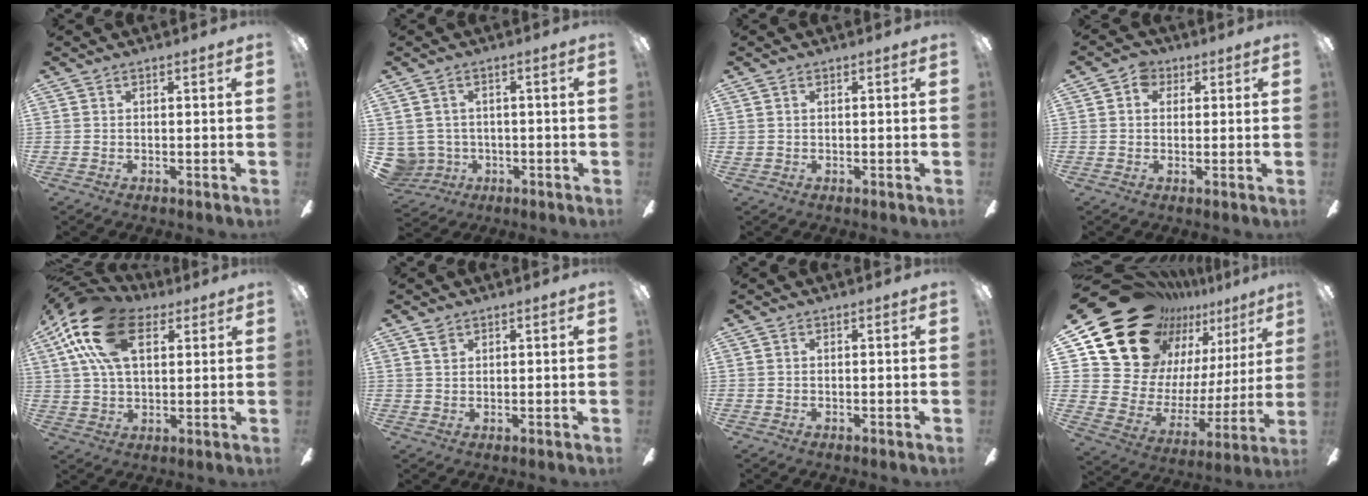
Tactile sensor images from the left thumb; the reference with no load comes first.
{"total": 4.8, "force": [0.1, 4.8, 0.5], "torque": [-0.046, -0.006, 0.004]}
{"total": 0.7, "force": [0.1, 0.6, 0.2], "torque": [-0.005, 0.006, 0.000]}
{"total": 4.2, "force": [1.4, 3.4, 2.1], "torque": [-0.029, 0.007, 0.023]}
{"total": 19.5, "force": [8.3, 10.8, 14.0], "torque": [-0.283, -0.002, 0.144]}
{"total": 1.9, "force": [1.4, 1.1, 0.7], "torque": [-0.009, -0.004, 0.025]}
{"total": 0.0}
{"total": 22.9, "force": [17.1, 12.8, 8.1], "torque": [-0.150, -0.125, 0.333]}